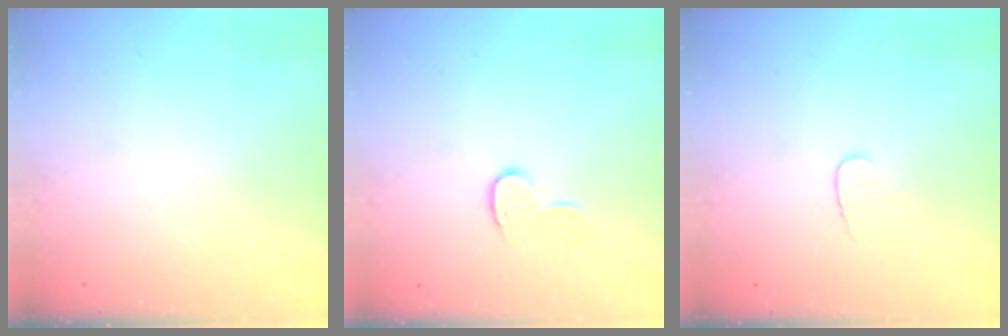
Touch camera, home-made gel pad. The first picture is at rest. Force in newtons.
{"total": 6.9, "press": 6.9, "slide": 0.1}
{"total": 3.8, "press": 3.8, "slide": 0.4}